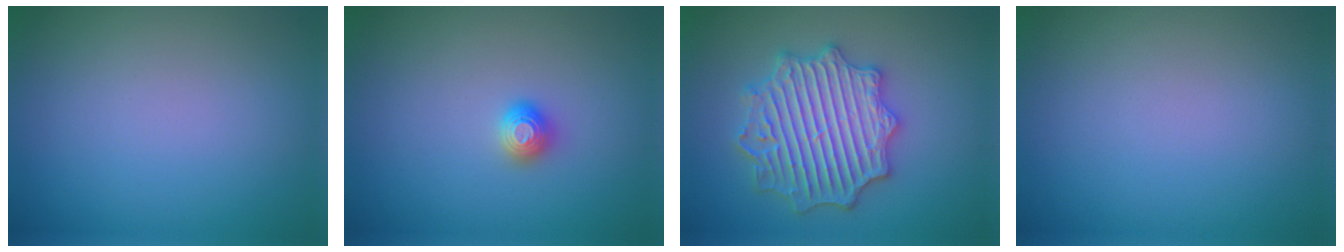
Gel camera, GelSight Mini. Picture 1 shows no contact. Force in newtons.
{"total": 1.2, "press": 1.1, "slide": 0.2}
{"total": 6.7, "press": 6.6, "slide": 1.0}
{"total": 0.0}